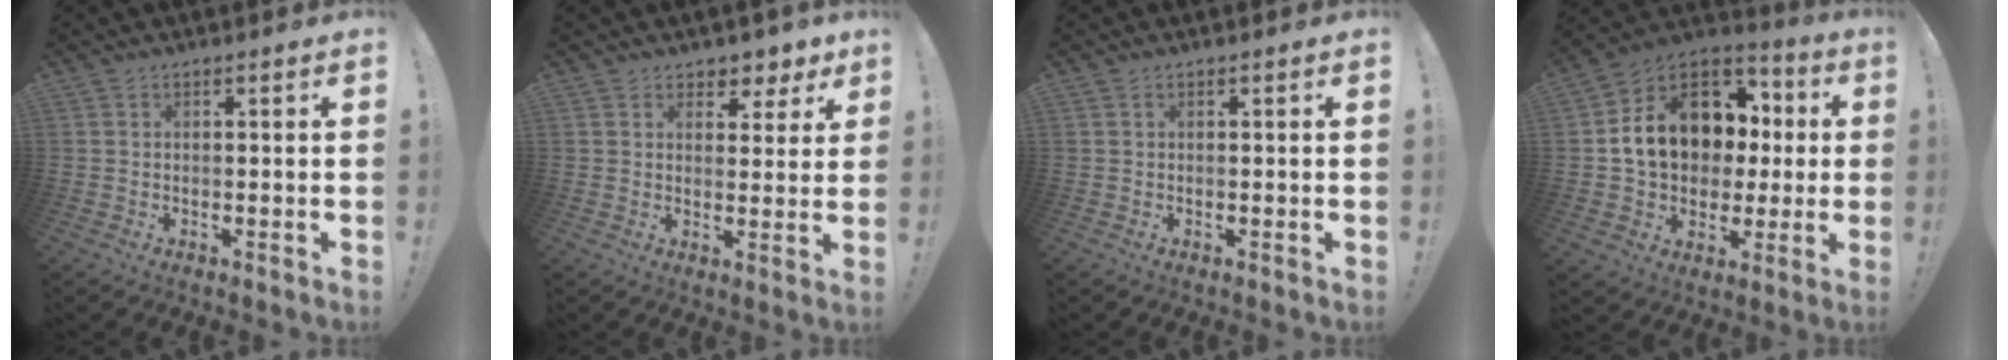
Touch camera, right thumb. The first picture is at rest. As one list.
[{"total": 5.3, "force": [3.9, 3.5, 0.9], "torque": [0.006, -0.038, 0.070]}, {"total": 0.0}, {"total": 17.6, "force": [2.8, 13.6, 10.7], "torque": [-0.169, 0.001, 0.073]}]